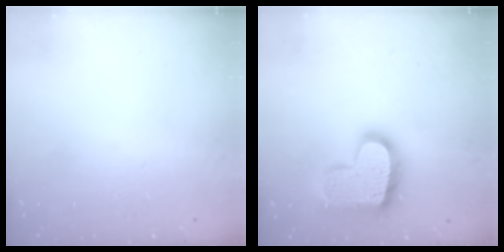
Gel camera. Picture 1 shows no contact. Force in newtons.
{"total": 19.3, "press": 19.3, "slide": 1.3}